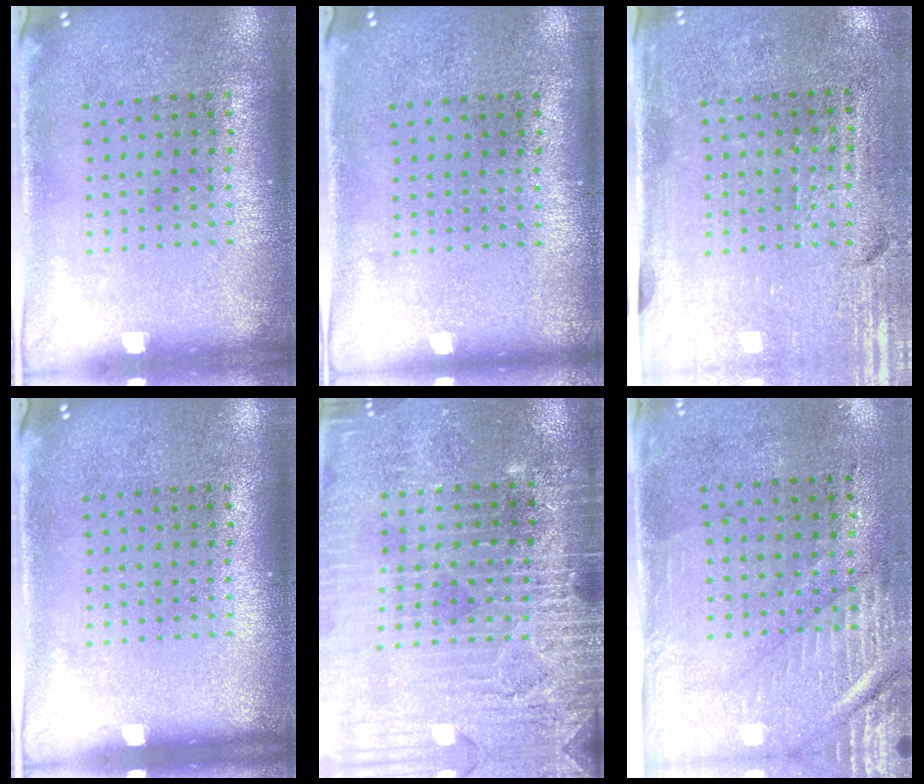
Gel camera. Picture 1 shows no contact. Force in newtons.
{"total": 0.0}
{"total": 3.4, "press": 3.0, "slide": 1.6}
{"total": 0.0}
{"total": 3.2, "press": 3.2, "slide": 0.3}
{"total": 3.0, "press": 2.4, "slide": 1.6}